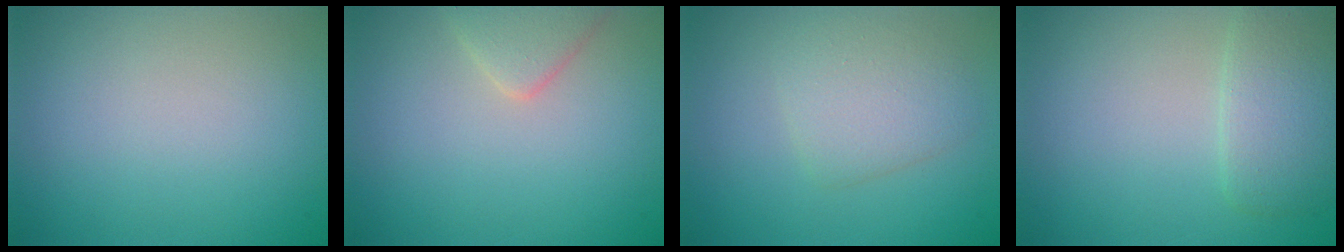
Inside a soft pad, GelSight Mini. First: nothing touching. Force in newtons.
{"total": 2.2, "press": 2.2, "slide": 0.2}
{"total": 3.0, "press": 3.0, "slide": 0.0}
{"total": 3.0, "press": 3.0, "slide": 0.1}